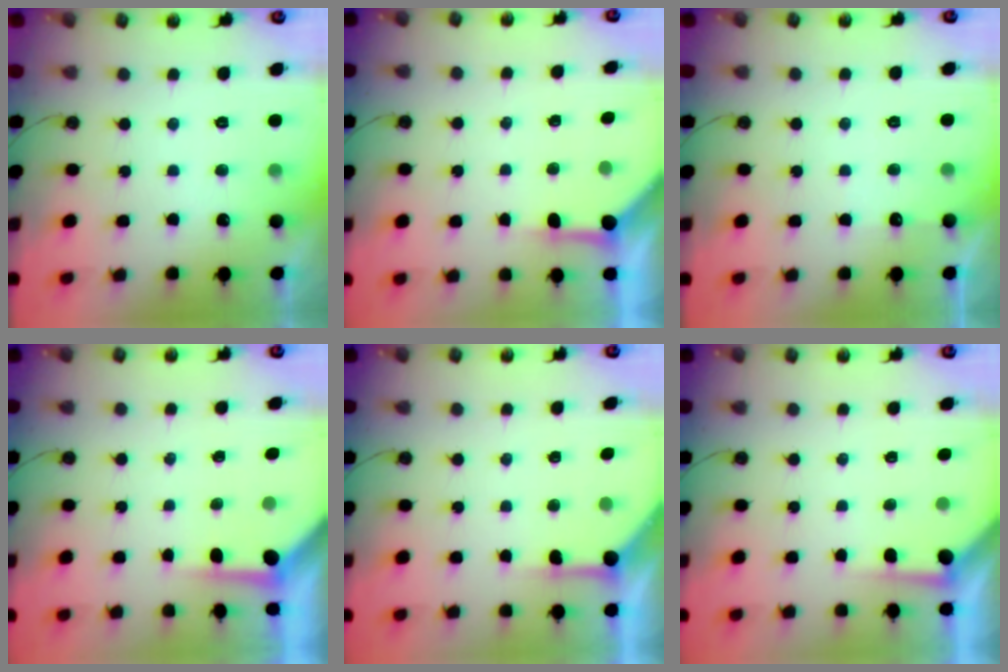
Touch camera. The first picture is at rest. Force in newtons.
{"total": 3.8, "press": 3.8, "slide": 0.5}
{"total": 4.6, "press": 4.5, "slide": 0.6}
{"total": 3.8, "press": 3.7, "slide": 0.4}
{"total": 4.2, "press": 4.2, "slide": 0.4}
{"total": 2.5, "press": 2.5, "slide": 0.3}